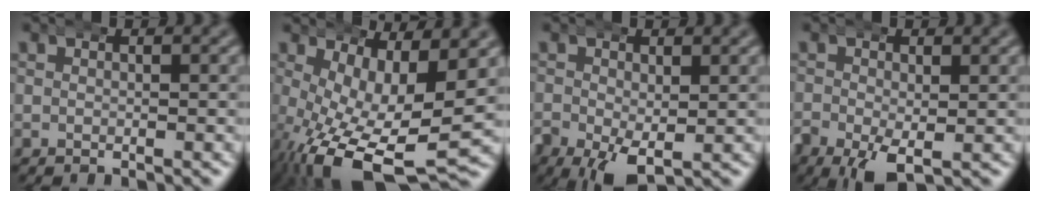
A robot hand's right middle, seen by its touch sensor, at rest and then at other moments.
{"total": 10.5, "force": [-4.1, 5.3, 8.1], "torque": [-0.158, -0.071, -0.029]}
{"total": 5.1, "force": [-2.4, 3.0, 3.3], "torque": [-0.083, -0.040, -0.022]}
{"total": 4.6, "force": [-2.4, 2.5, 3.1], "torque": [-0.077, -0.036, -0.024]}